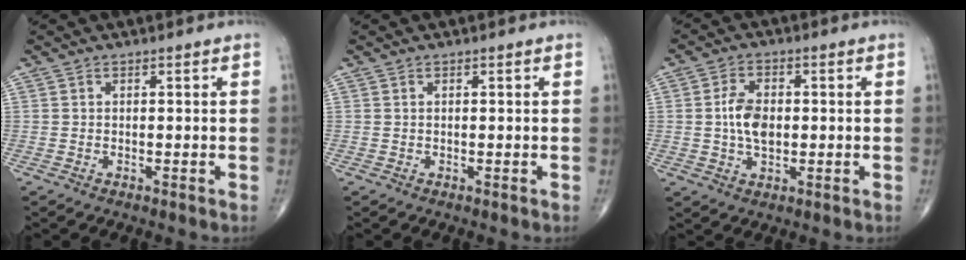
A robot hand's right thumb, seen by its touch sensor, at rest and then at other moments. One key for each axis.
{"total": 0.0}
{"total": 6.5, "fx": 0.1, "fy": 4.0, "fz": 5.2, "tx": -0.089, "ty": 0.005, "tz": 0.000}